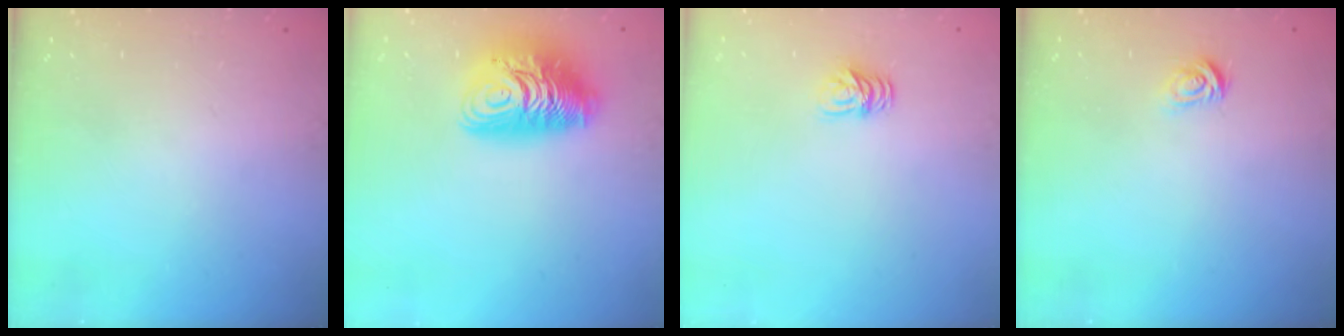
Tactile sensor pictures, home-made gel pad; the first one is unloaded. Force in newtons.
{"total": 14.1, "press": 14.0, "slide": 1.2}
{"total": 5.3, "press": 5.3, "slide": 0.6}
{"total": 2.8, "press": 2.8, "slide": 0.4}